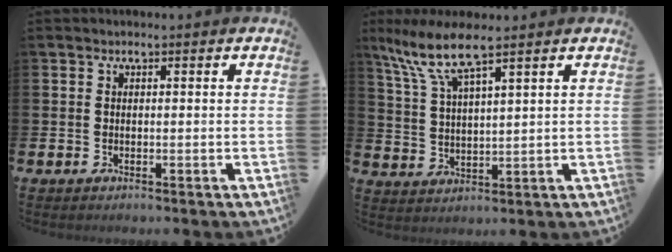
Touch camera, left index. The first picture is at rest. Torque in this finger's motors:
{"motor_torque": [0.53, -0.35, 0.63, 0.13]}